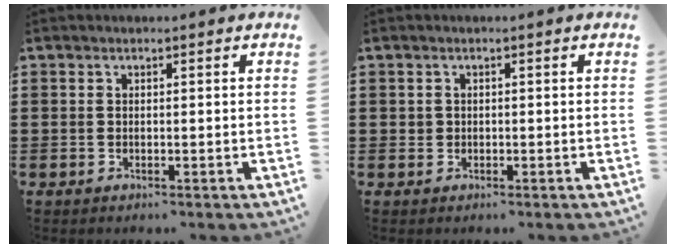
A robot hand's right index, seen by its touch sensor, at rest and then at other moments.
{"total": 0.9, "force": [0.2, 0.9, 0.1], "torque": [-0.002, 0.007, 0.004]}